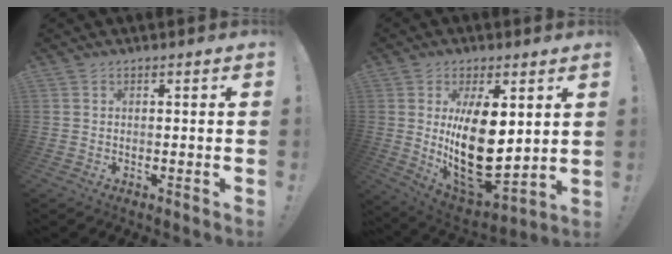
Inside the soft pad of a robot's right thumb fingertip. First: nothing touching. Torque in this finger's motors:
{"motor_torque": [0.15, 1.42, 1.10, 0.74, 0.18]}